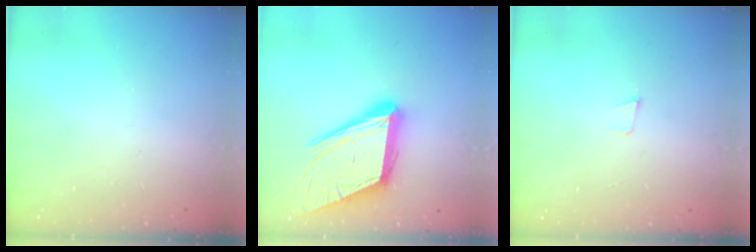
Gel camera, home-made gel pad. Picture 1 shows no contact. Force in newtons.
{"total": 18.6, "press": 18.2, "slide": 3.8}
{"total": 3.3, "press": 2.0, "slide": 2.6}